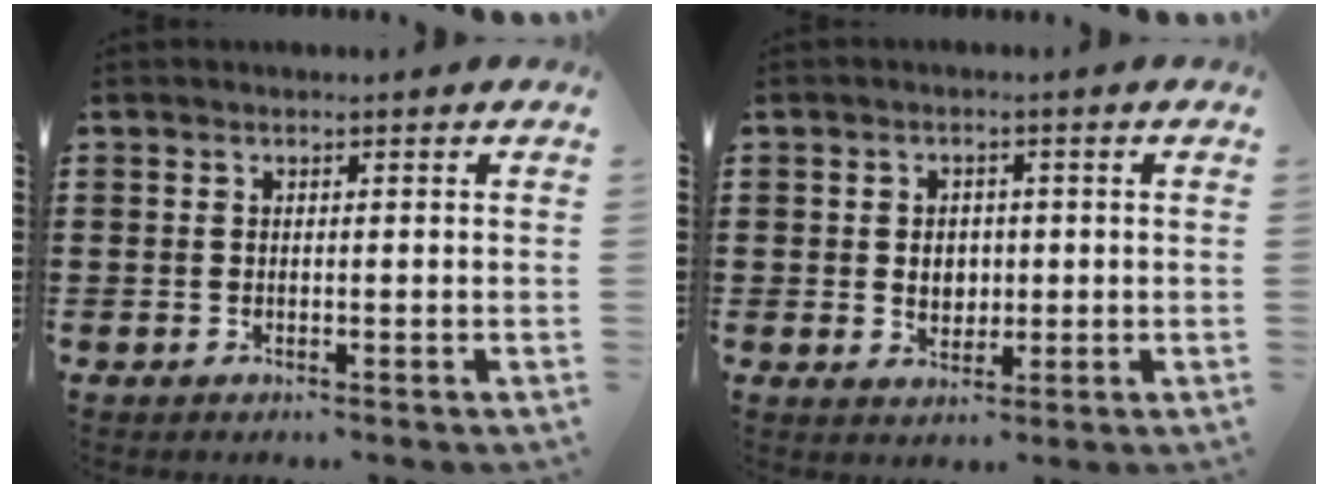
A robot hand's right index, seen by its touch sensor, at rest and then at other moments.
{"total": 3.3, "force": [-0.1, 2.6, 2.1], "torque": [-0.040, 0.003, -0.005]}